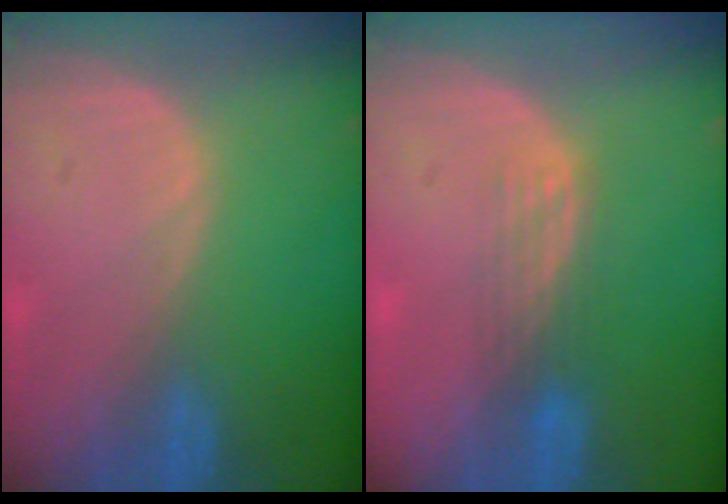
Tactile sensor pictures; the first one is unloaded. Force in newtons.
{"total": 3.0, "press": 2.7, "slide": 1.3}